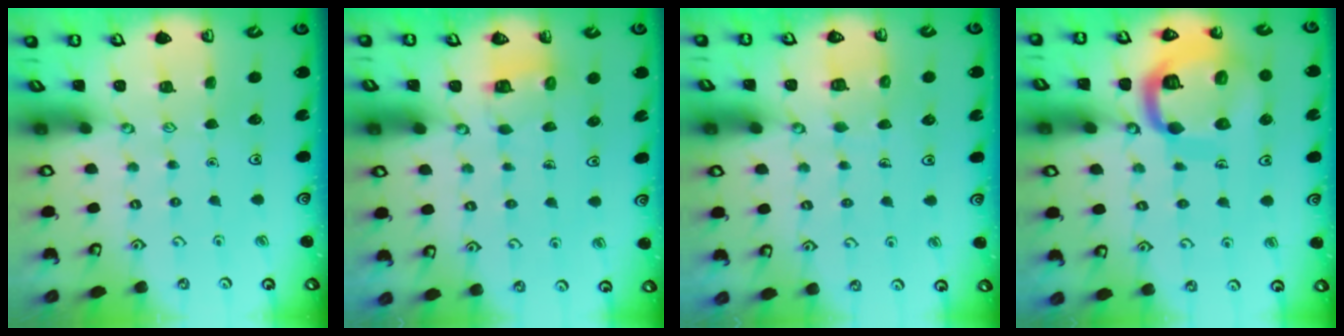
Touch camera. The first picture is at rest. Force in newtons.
{"total": 3.8, "press": 3.8, "slide": 0.2}
{"total": 4.4, "press": 4.4, "slide": 0.4}
{"total": 18.2, "press": 18.1, "slide": 2.0}